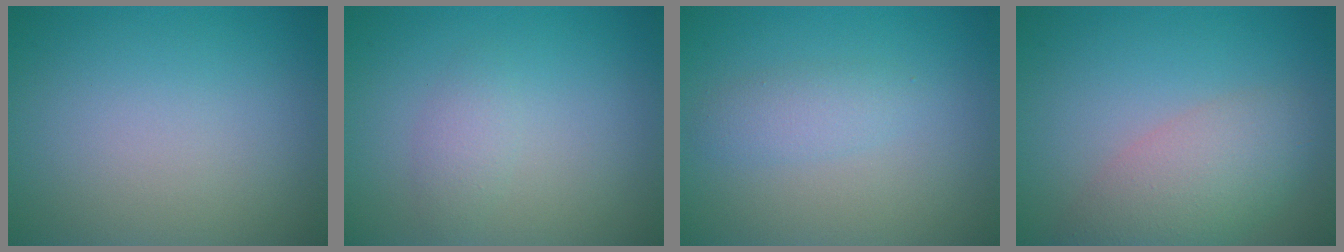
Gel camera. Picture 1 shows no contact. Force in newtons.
{"total": 1.4, "press": 1.4, "slide": 0.0}
{"total": 1.8, "press": 1.8, "slide": 0.0}
{"total": 4.8, "press": 4.8, "slide": 0.4}